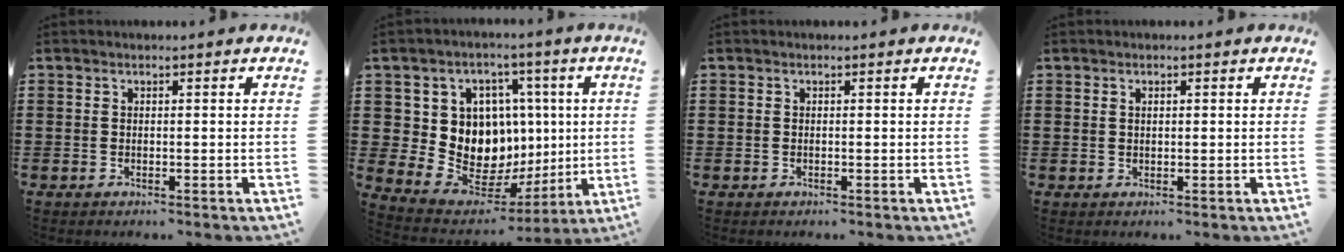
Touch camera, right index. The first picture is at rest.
{"total": 11.7, "force": [1.8, 10.5, 4.9], "torque": [-0.122, -0.035, 0.040]}
{"total": 0.0}
{"total": 0.8, "force": [0.4, 0.4, 0.6], "torque": [-0.012, 0.003, 0.008]}